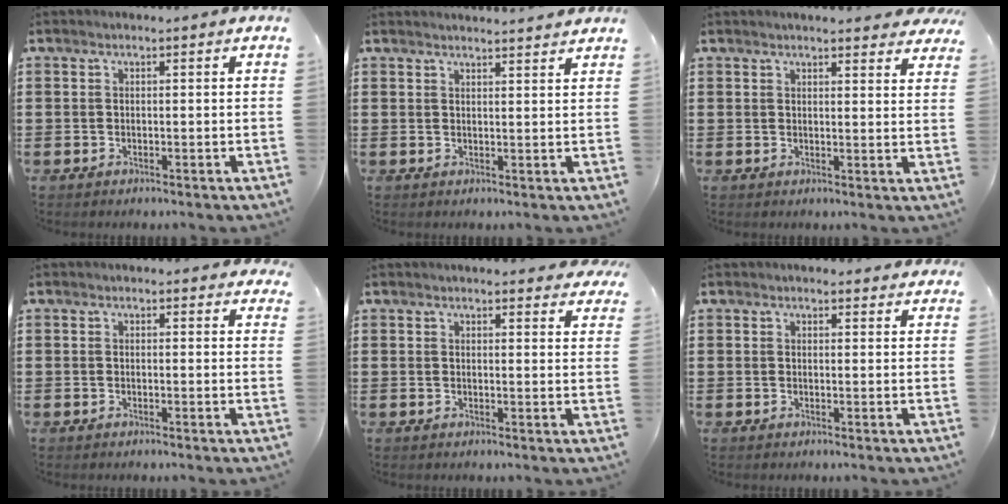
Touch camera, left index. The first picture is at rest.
{"total": 2.1, "force": [2.1, -0.3, 0.0], "torque": [-0.007, -0.005, 0.040]}
{"total": 3.0, "force": [3.0, -0.2, 0.6], "torque": [-0.014, -0.009, 0.054]}
{"total": 1.4, "force": [1.3, 0.5, 0.3], "torque": [-0.002, 0.001, 0.023]}
{"total": 2.8, "force": [2.7, 0.0, 0.6], "torque": [-0.012, -0.008, 0.050]}
{"total": 2.0, "force": [1.9, 0.4, 0.2], "torque": [-0.001, -0.003, 0.036]}